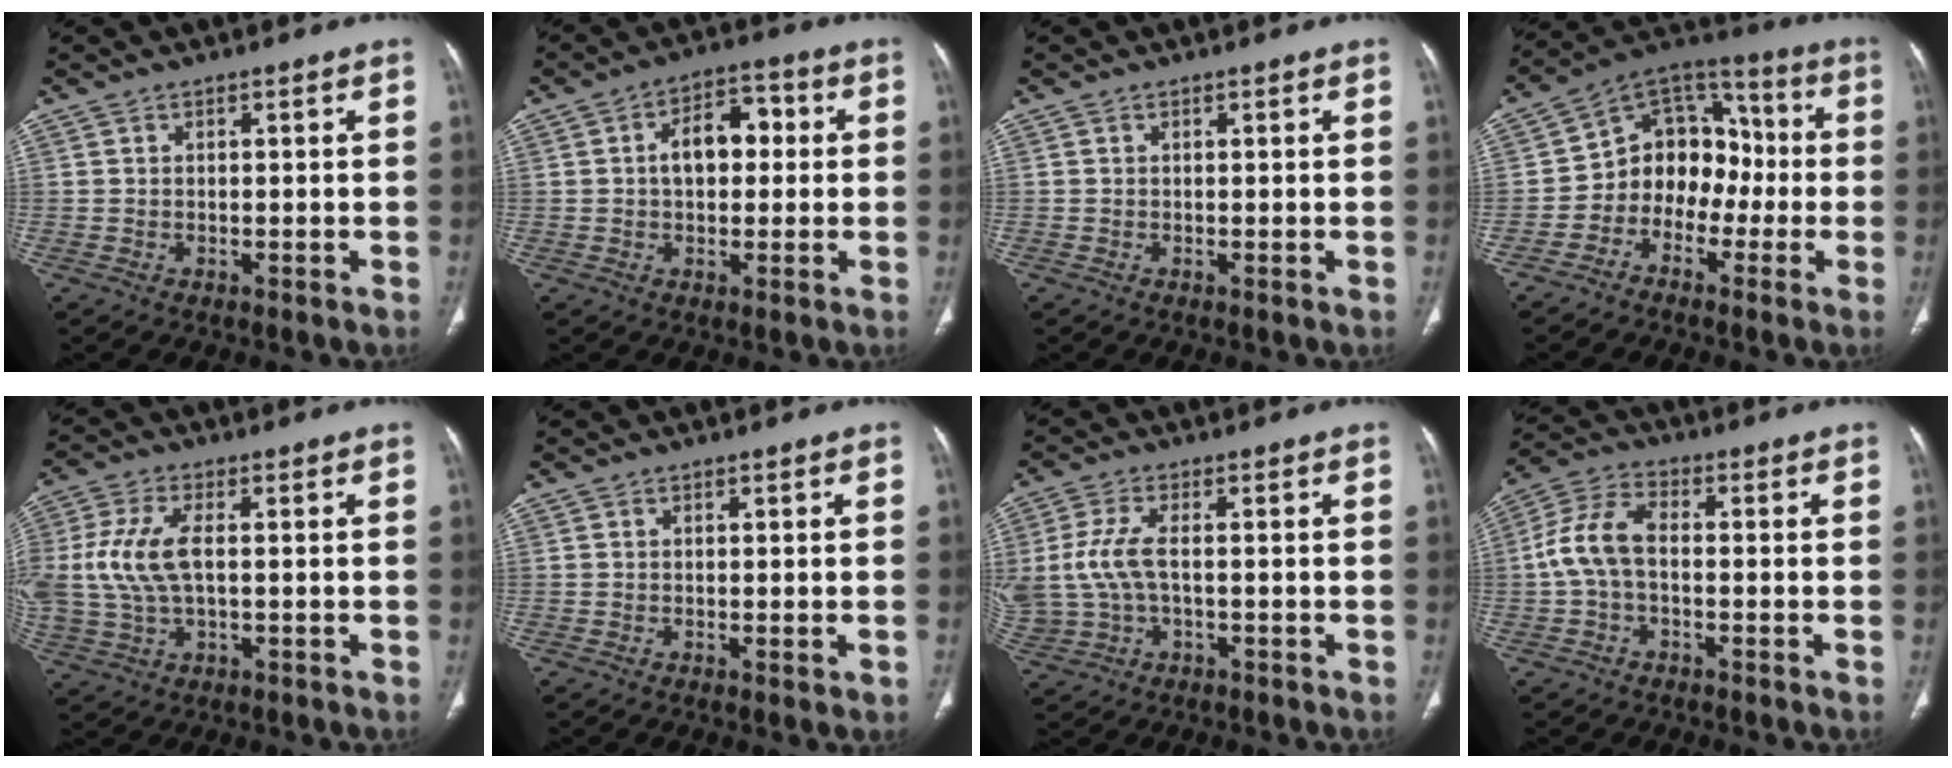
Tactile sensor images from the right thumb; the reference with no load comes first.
{"total": 3.6, "force": [0.3, 2.2, 2.8], "torque": [-0.038, 0.015, 0.001]}
{"total": 0.0}
{"total": 12.6, "force": [-3.0, 10.0, 6.9], "torque": [-0.060, 0.063, -0.067]}
{"total": 11.0, "force": [0.4, 5.6, 9.5], "torque": [-0.228, 0.011, 0.011]}
{"total": 1.2, "force": [-0.3, 0.2, 1.1], "torque": [-0.017, -0.006, -0.002]}
{"total": 9.7, "force": [0.0, 5.3, 8.2], "torque": [-0.197, 0.013, 0.006]}
{"total": 8.3, "force": [-0.8, 4.7, 6.7], "torque": [-0.138, 0.029, -0.024]}